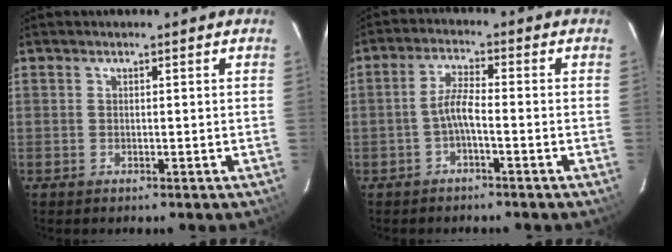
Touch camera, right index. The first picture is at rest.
{"total": 3.5, "force": [-1.6, 0.5, 3.0], "torque": [-0.068, 0.010, -0.034]}